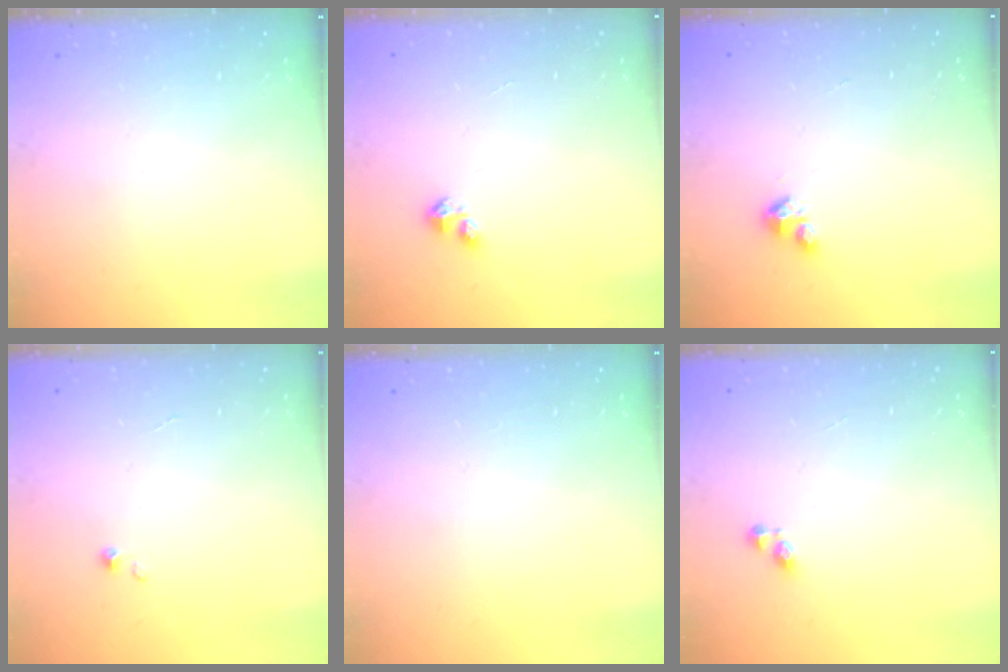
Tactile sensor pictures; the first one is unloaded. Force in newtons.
{"total": 2.1, "press": 2.1, "slide": 0.2}
{"total": 2.8, "press": 2.8, "slide": 0.2}
{"total": 0.0}
{"total": 0.0}
{"total": 3.2, "press": 3.2, "slide": 0.6}